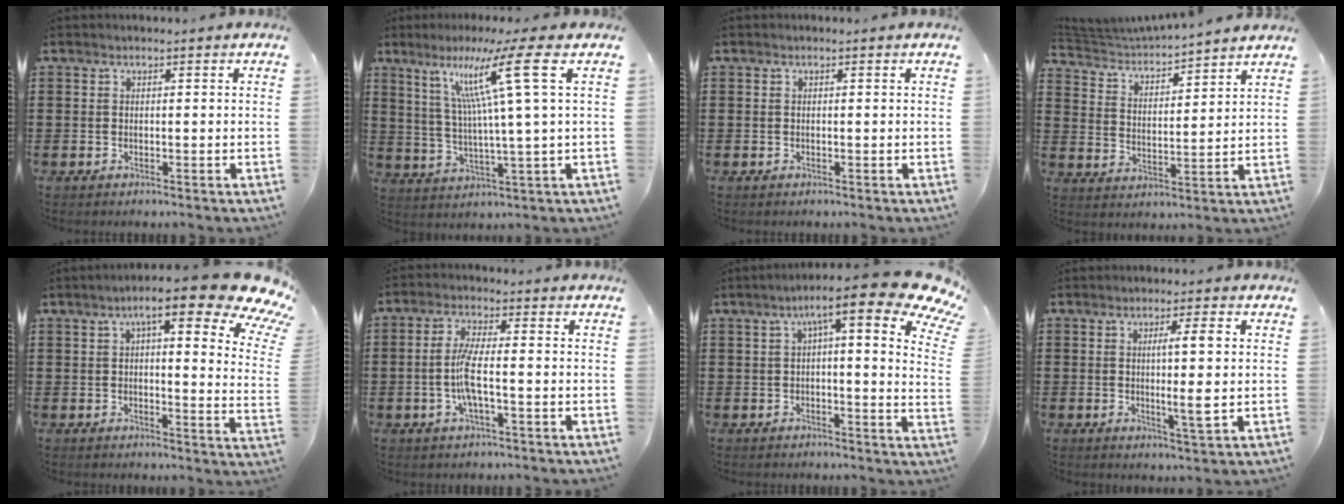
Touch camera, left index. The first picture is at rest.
{"total": 12.1, "force": [5.3, -1.1, 10.8], "torque": [-0.221, 0.002, 0.076]}
{"total": 0.0}
{"total": 4.2, "force": [4.1, 0.1, 0.8], "torque": [-0.039, -0.034, 0.066]}
{"total": 12.3, "force": [7.8, 2.4, 9.2], "torque": [-0.143, -0.036, 0.122]}
{"total": 5.8, "force": [-1.3, 1.1, 5.5], "torque": [-0.119, -0.005, -0.031]}
{"total": 11.6, "force": [6.3, 1.7, 9.6], "torque": [-0.154, -0.027, 0.095]}
{"total": 6.0, "force": [0.4, 0.2, 6.0], "torque": [-0.089, -0.010, -0.002]}